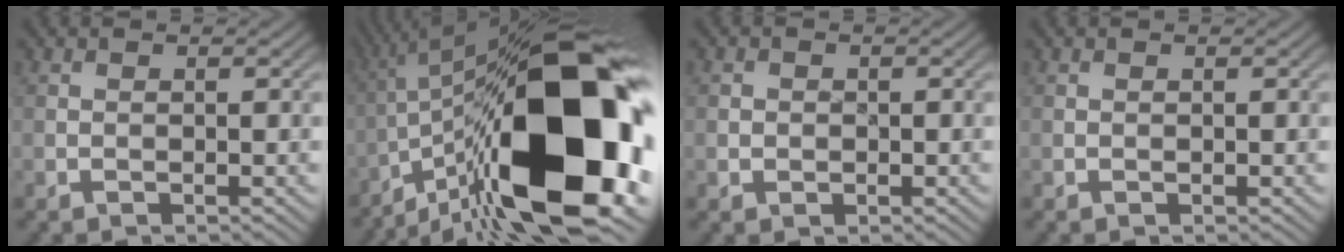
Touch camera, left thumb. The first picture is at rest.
{"total": 22.6, "force": [-8.1, 8.9, 19.2], "torque": [-0.316, 0.011, -0.138]}
{"total": 1.2, "force": [-0.1, 1.1, 0.4], "torque": [-0.005, -0.005, -0.003]}
{"total": 0.0}